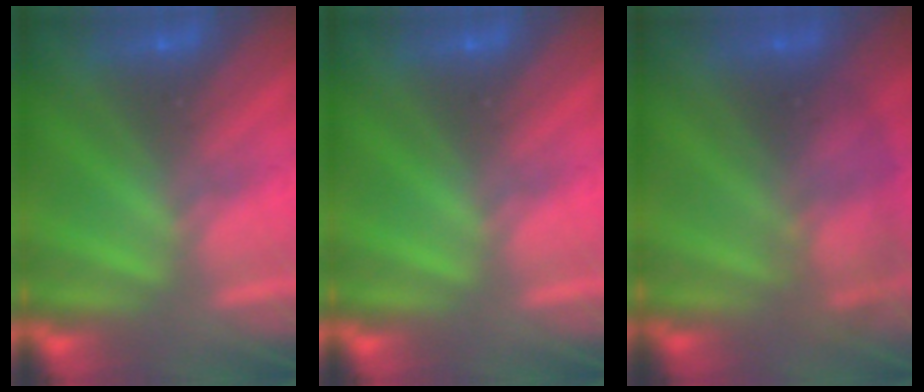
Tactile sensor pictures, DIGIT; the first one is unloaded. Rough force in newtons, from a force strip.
{"total": 0.0}
{"total": 2.2}